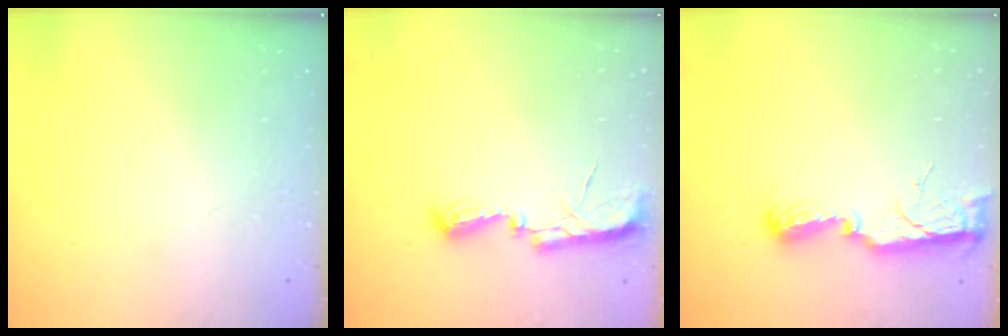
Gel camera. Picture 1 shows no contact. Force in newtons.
{"total": 7.2, "press": 7.2, "slide": 0.7}
{"total": 10.6, "press": 9.3, "slide": 5.2}